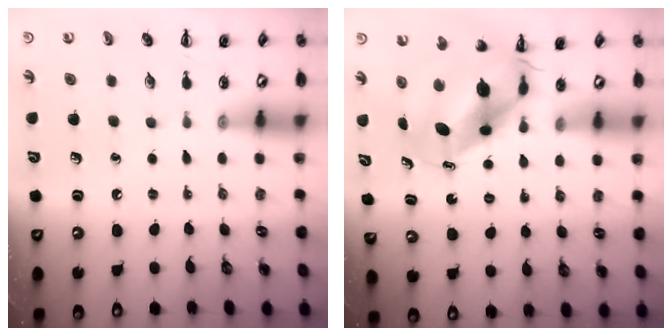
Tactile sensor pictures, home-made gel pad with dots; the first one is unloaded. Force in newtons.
{"total": 7.5, "press": 7.2, "slide": 2.2}